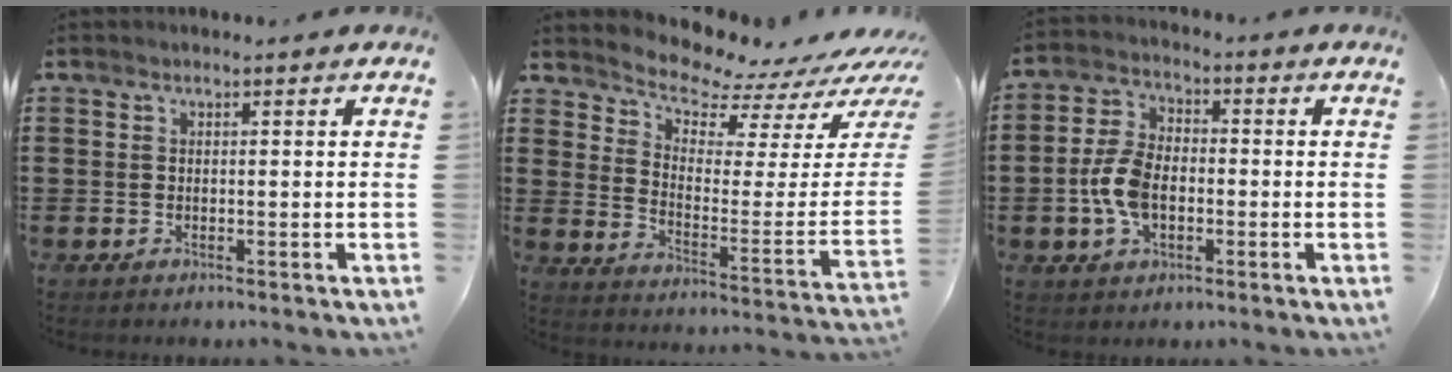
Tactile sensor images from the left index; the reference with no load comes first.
{"total": 6.8, "force": [6.5, 1.5, 1.1], "torque": [-0.046, -0.066, 0.110]}
{"total": 7.4, "force": [-1.5, 4.5, 5.7], "torque": [-0.142, 0.001, -0.034]}